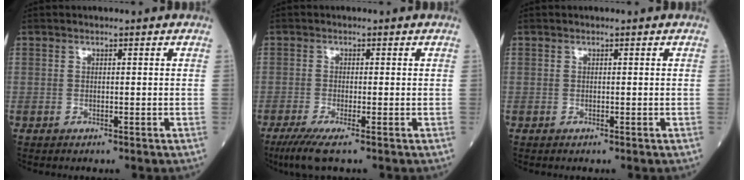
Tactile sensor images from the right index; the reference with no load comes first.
{"total": 4.3, "force": [-2.7, 0.3, 3.4], "torque": [-0.067, -0.015, -0.053]}
{"total": 0.0}